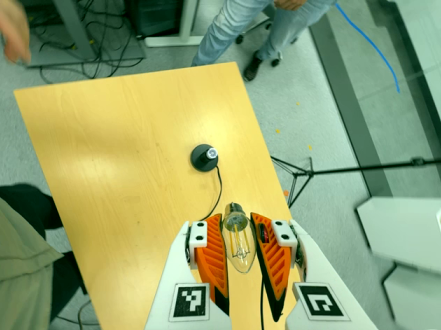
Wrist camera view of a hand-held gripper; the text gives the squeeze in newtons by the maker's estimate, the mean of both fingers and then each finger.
{"total": 21.8, "left": 23.7, "right": 19.8}